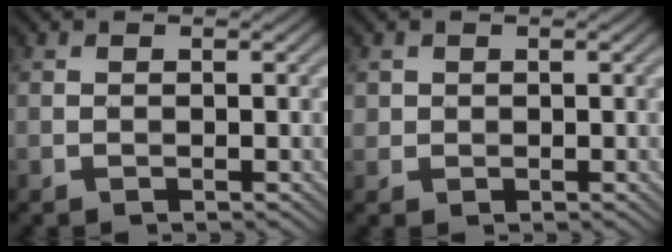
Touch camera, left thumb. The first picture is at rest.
{"total": 1.0, "force": [0.3, 0.9, 0.1], "torque": [-0.004, -0.004, 0.008]}